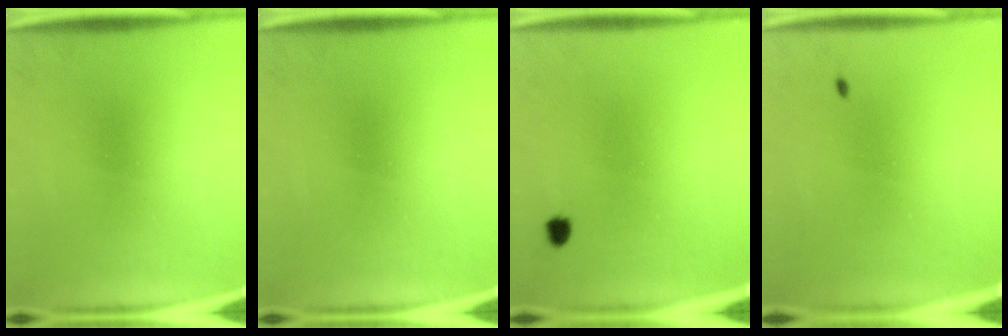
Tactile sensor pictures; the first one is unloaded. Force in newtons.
{"total": 0.0}
{"total": 1.4}
{"total": 0.7}